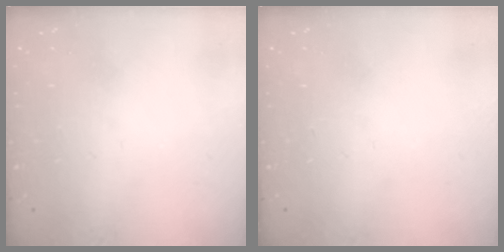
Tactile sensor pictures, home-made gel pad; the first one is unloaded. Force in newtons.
{"total": 0.0}